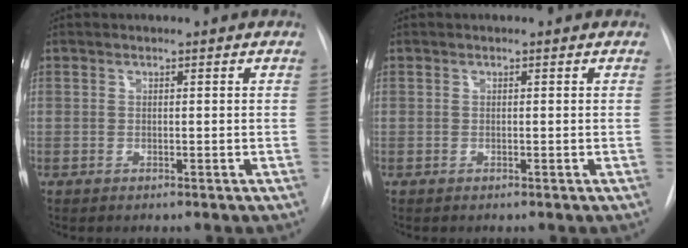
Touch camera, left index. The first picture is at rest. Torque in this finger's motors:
{"motor_torque": [0.00, 0.00, 0.00, 0.00]}